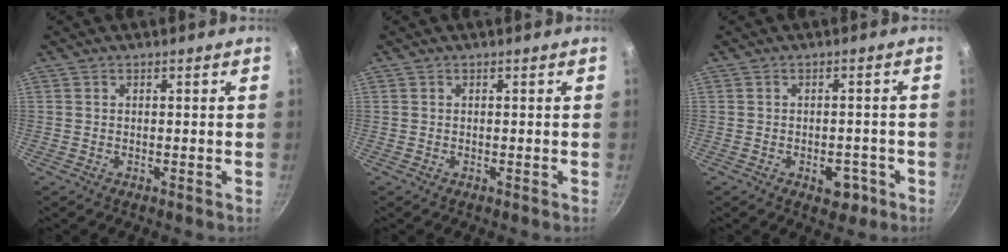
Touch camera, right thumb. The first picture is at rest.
{"total": 0.0}
{"total": 4.6, "force": [-2.1, 2.9, 2.8], "torque": [-0.016, 0.017, -0.020]}